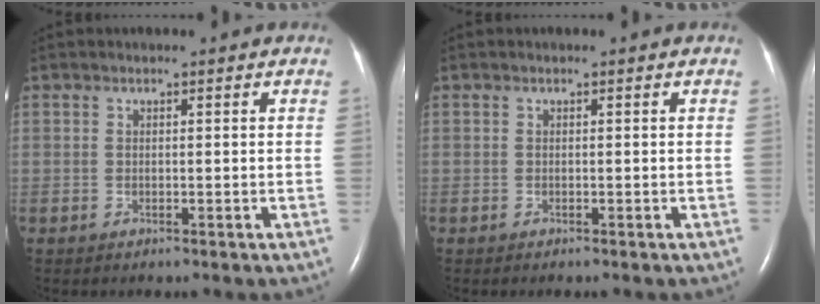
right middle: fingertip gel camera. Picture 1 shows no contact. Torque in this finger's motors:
{"motor_torque": [0.00, -0.01, -0.03, -0.01]}